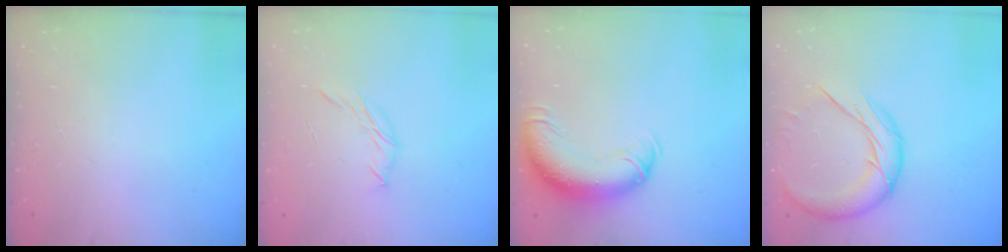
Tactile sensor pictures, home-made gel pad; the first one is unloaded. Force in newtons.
{"total": 4.7, "press": 4.6, "slide": 1.0}
{"total": 13.5, "press": 13.1, "slide": 3.5}
{"total": 13.3, "press": 13.2, "slide": 1.0}